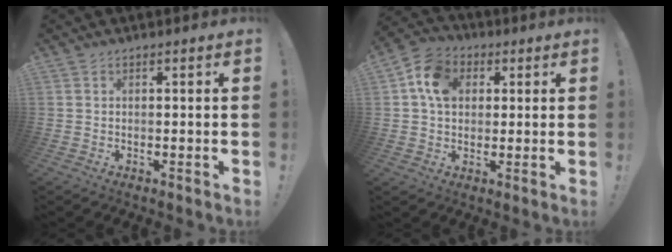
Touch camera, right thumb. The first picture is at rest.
{"total": 11.1, "force": [3.1, 8.7, 6.1], "torque": [-0.098, 0.008, 0.063]}